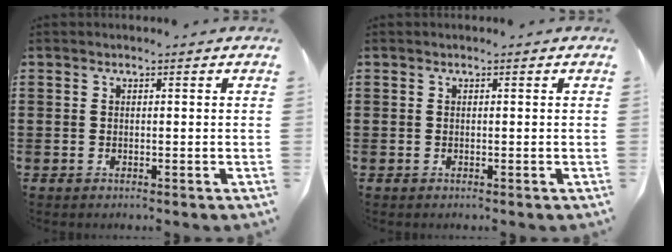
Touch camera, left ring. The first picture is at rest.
{"total": 0.0}